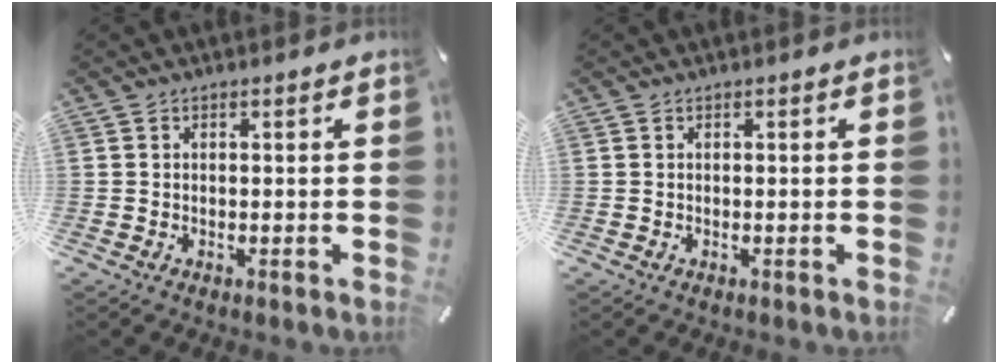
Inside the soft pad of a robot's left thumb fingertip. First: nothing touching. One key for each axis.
{"total": 0.0}